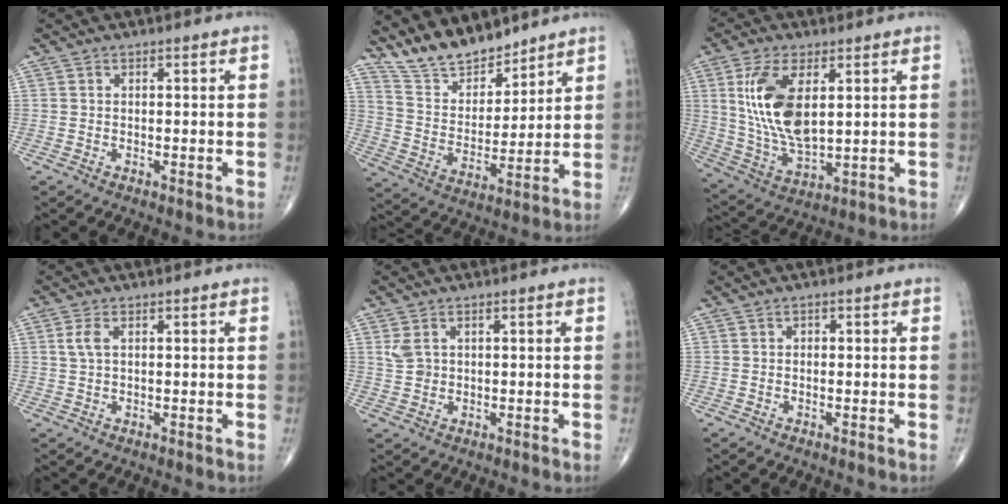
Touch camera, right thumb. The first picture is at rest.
{"total": 11.7, "force": [10.4, 4.2, 3.5], "torque": [-0.041, -0.065, 0.203]}
{"total": 14.4, "force": [3.8, 6.8, 12.1], "torque": [-0.241, -0.021, 0.084]}
{"total": 2.6, "force": [0.7, 1.2, 2.1], "torque": [-0.054, 0.008, 0.016]}
{"total": 2.6, "force": [1.1, 1.8, 1.5], "torque": [-0.028, 0.001, 0.030]}
{"total": 0.6, "force": [0.1, 0.5, 0.3], "torque": [-0.002, 0.001, 0.001]}